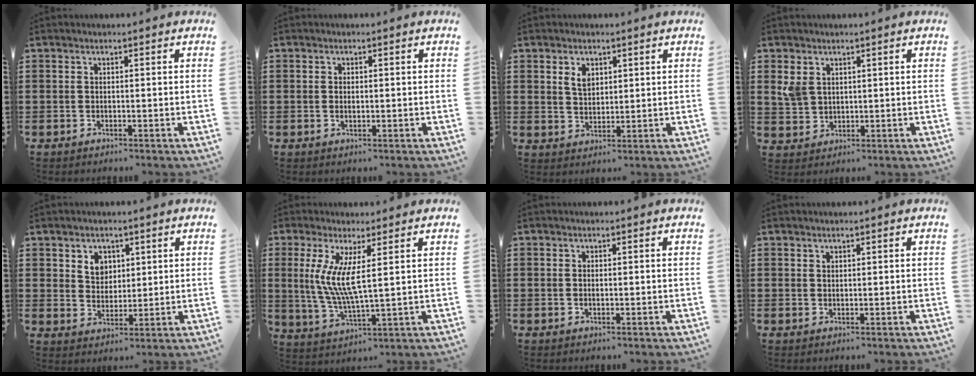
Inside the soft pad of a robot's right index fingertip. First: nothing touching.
{"total": 0.9, "force": [0.0, 0.4, 0.8], "torque": [-0.017, 0.001, -0.001]}
{"total": 3.1, "force": [1.5, 2.0, 1.9], "torque": [-0.044, 0.006, 0.027]}
{"total": 3.4, "force": [1.6, 2.6, 1.5], "torque": [-0.038, 0.010, 0.031]}
{"total": 3.9, "force": [2.0, 3.2, 1.2], "torque": [-0.037, 0.012, 0.036]}
{"total": 7.4, "force": [1.9, 1.2, 7.1], "torque": [-0.150, -0.009, 0.031]}
{"total": 0.7, "force": [-0.1, 0.3, 0.6], "torque": [-0.014, -0.001, -0.001]}
{"total": 0.8, "force": [0.6, 0.6, 0.2], "torque": [-0.005, 0.002, 0.012]}